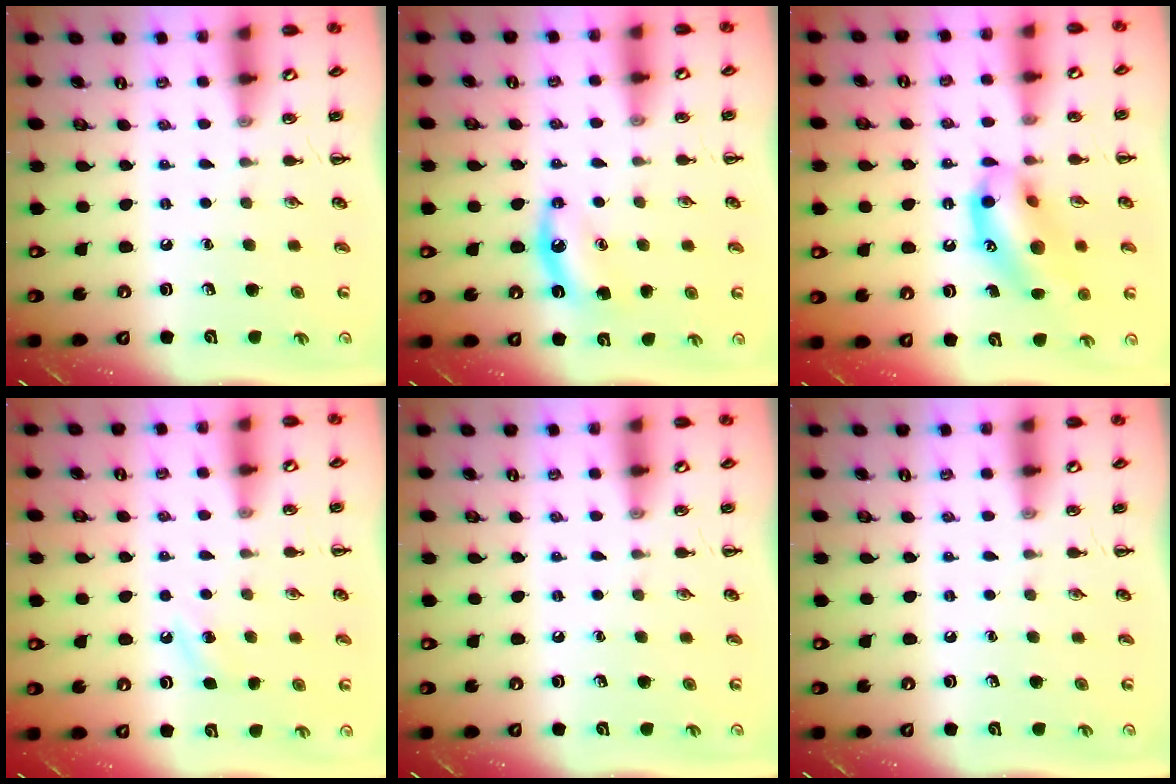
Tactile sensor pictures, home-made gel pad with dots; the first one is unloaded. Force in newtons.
{"total": 6.5, "press": 6.2, "slide": 1.9}
{"total": 15.4, "press": 15.1, "slide": 2.6}
{"total": 3.5, "press": 3.4, "slide": 1.1}
{"total": 0.0}
{"total": 0.0}